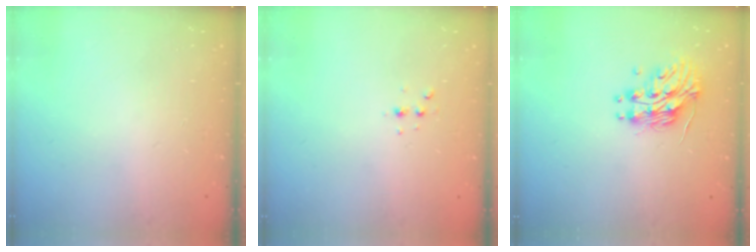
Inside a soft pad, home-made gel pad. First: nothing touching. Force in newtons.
{"total": 2.8, "press": 2.8, "slide": 0.7}
{"total": 14.0, "press": 13.9, "slide": 0.8}